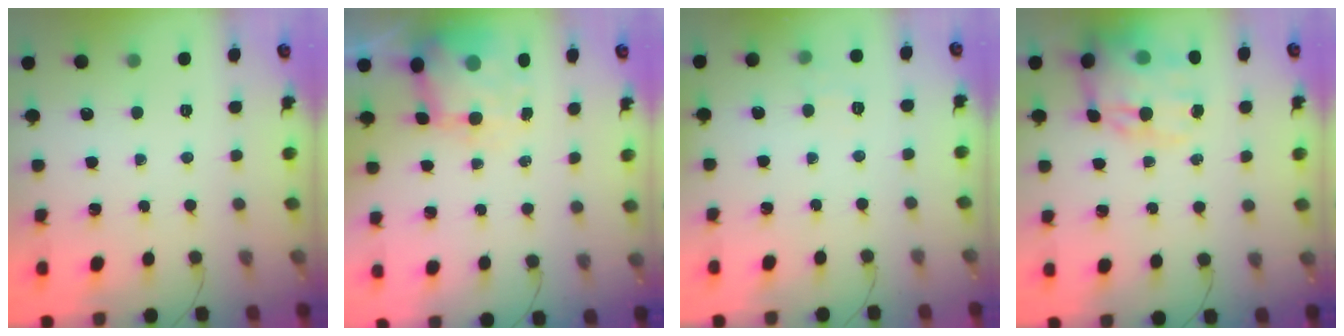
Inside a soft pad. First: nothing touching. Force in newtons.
{"total": 6.7, "press": 6.5, "slide": 1.4}
{"total": 6.3, "press": 6.1, "slide": 1.5}
{"total": 16.2, "press": 15.6, "slide": 4.4}